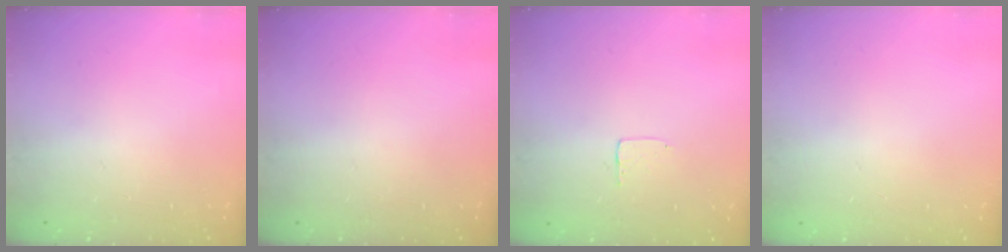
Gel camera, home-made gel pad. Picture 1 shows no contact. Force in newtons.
{"total": 0.0}
{"total": 3.5, "press": 3.5, "slide": 0.2}
{"total": 0.0}